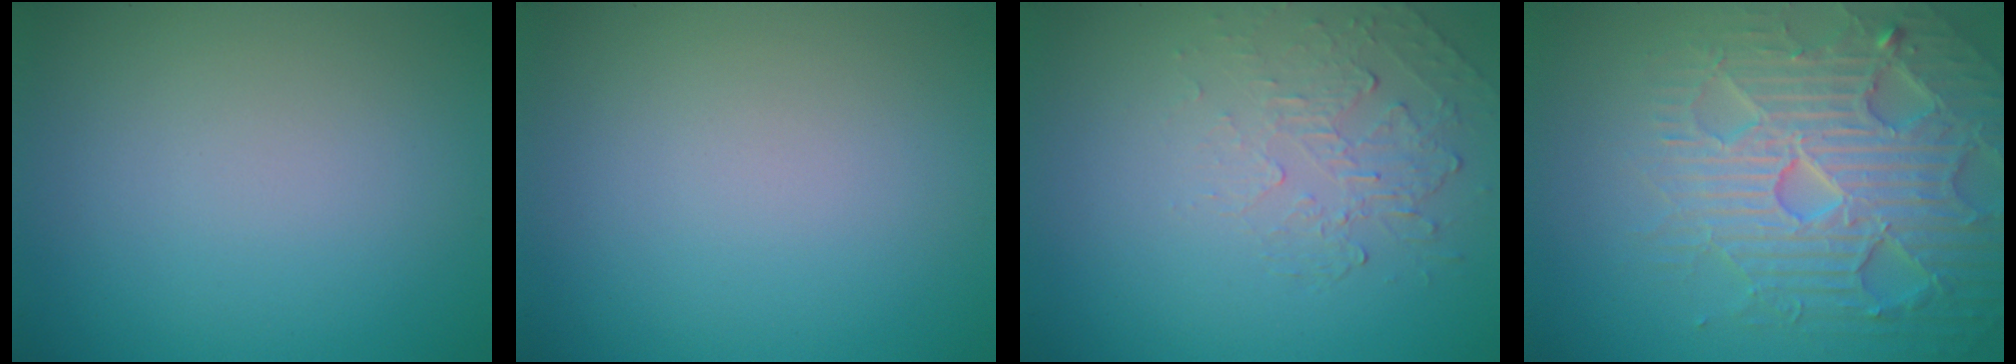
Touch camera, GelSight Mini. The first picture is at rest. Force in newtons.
{"total": 0.0}
{"total": 2.1, "press": 0.9, "slide": 1.9}
{"total": 7.4, "press": 7.2, "slide": 1.4}